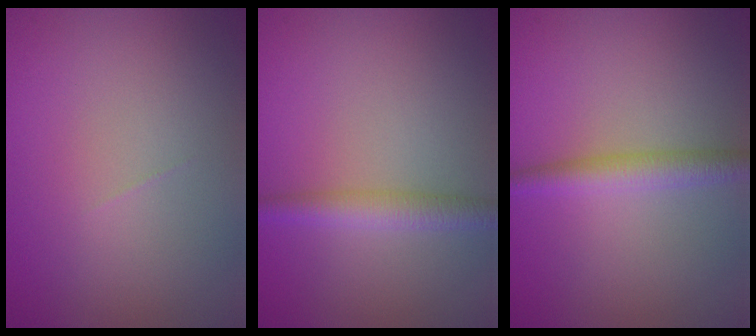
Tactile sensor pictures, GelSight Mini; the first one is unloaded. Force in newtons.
{"total": 2.4, "press": 2.4, "slide": 0.0}
{"total": 2.5, "press": 2.5, "slide": 0.0}